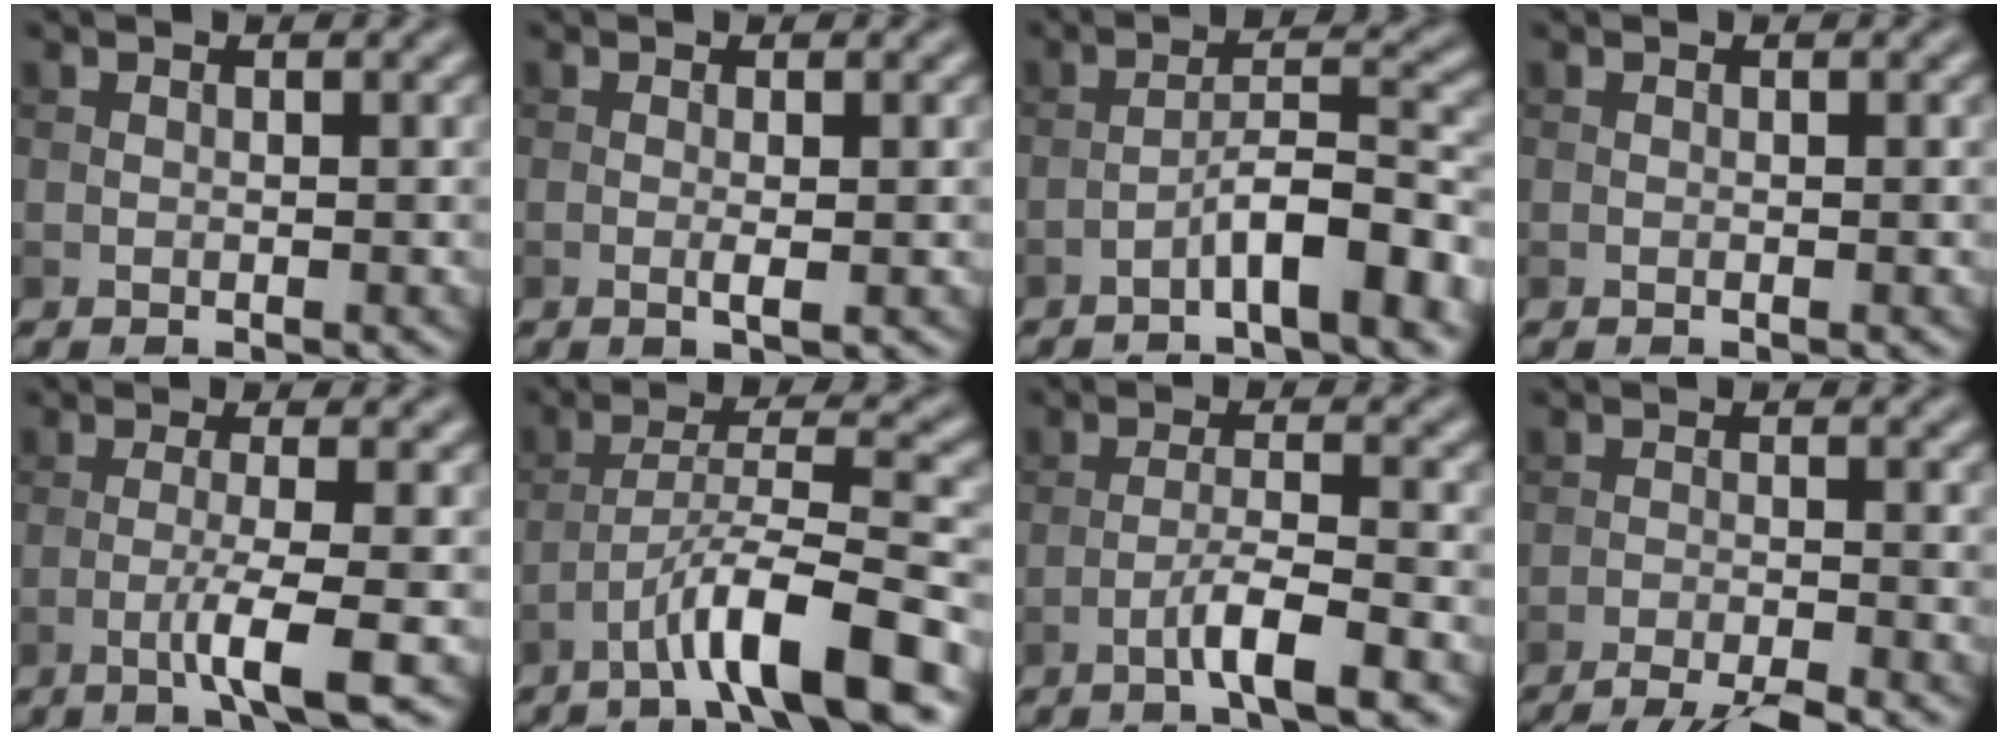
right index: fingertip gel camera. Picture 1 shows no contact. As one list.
[{"total": 1.3, "force": [-0.1, 0.2, 1.3], "torque": [-0.024, -0.003, -0.003]}, {"total": 6.1, "force": [-3.3, 0.9, 5.0], "torque": [-0.080, 0.019, -0.059]}, {"total": 0.0}, {"total": 4.3, "force": [-1.5, 0.4, 4.0], "torque": [-0.068, 0.005, -0.037]}, {"total": 8.4, "force": [-5.0, 1.2, 6.7], "torque": [-0.114, 0.015, -0.087]}, {"total": 4.2, "force": [-2.2, 0.4, 3.6], "torque": [-0.063, 0.010, -0.045]}, {"total": 6.8, "force": [-5.6, 1.2, 3.7], "torque": [-0.059, -0.016, -0.092]}]